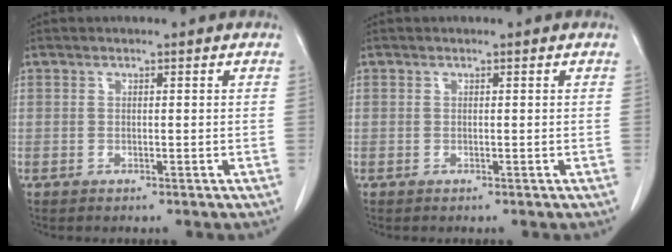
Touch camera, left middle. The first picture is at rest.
{"total": 0.0}